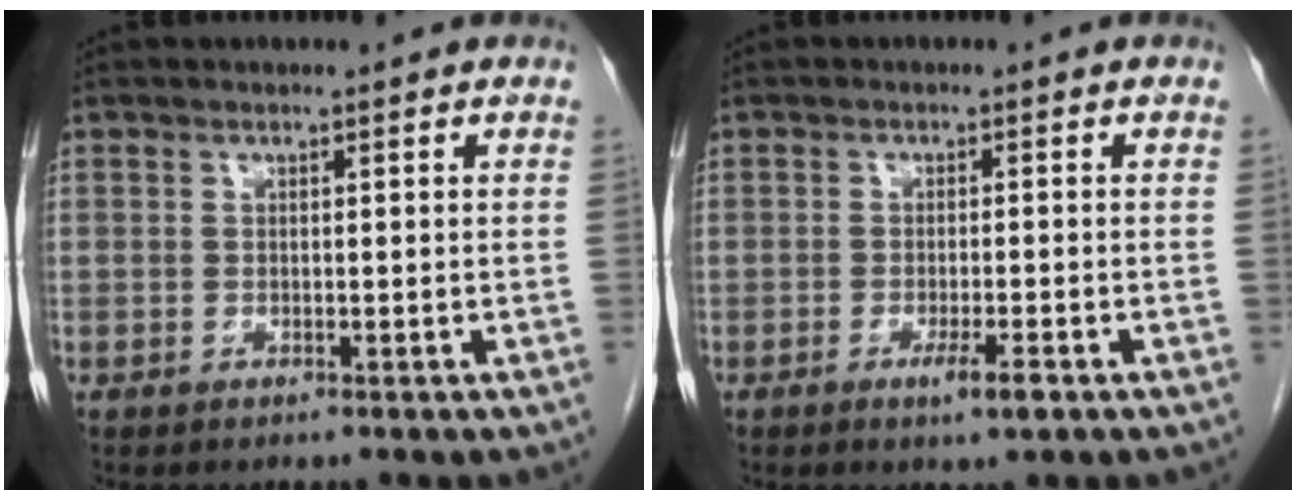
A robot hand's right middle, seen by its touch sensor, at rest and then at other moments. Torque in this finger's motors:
{"motor_torque": [0.82, -0.54, 0.45, 0.05]}